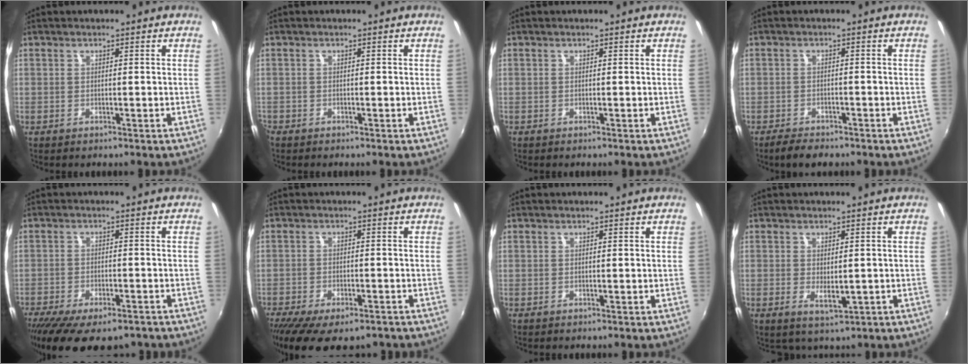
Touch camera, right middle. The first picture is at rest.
{"total": 1.2, "force": [-1.0, 0.5, 0.2], "torque": [-0.009, -0.005, -0.023]}
{"total": 0.0}
{"total": 4.4, "force": [-3.7, 1.7, 1.8], "torque": [-0.050, -0.005, -0.063]}
{"total": 16.0, "force": [-11.9, 5.7, 9.1], "torque": [-0.188, -0.052, -0.178]}
{"total": 13.7, "force": [-10.1, 4.8, 7.9], "torque": [-0.167, -0.049, -0.153]}
{"total": 0.0}
{"total": 3.0, "force": [-0.4, 1.6, 2.4], "torque": [-0.039, -0.009, -0.003]}